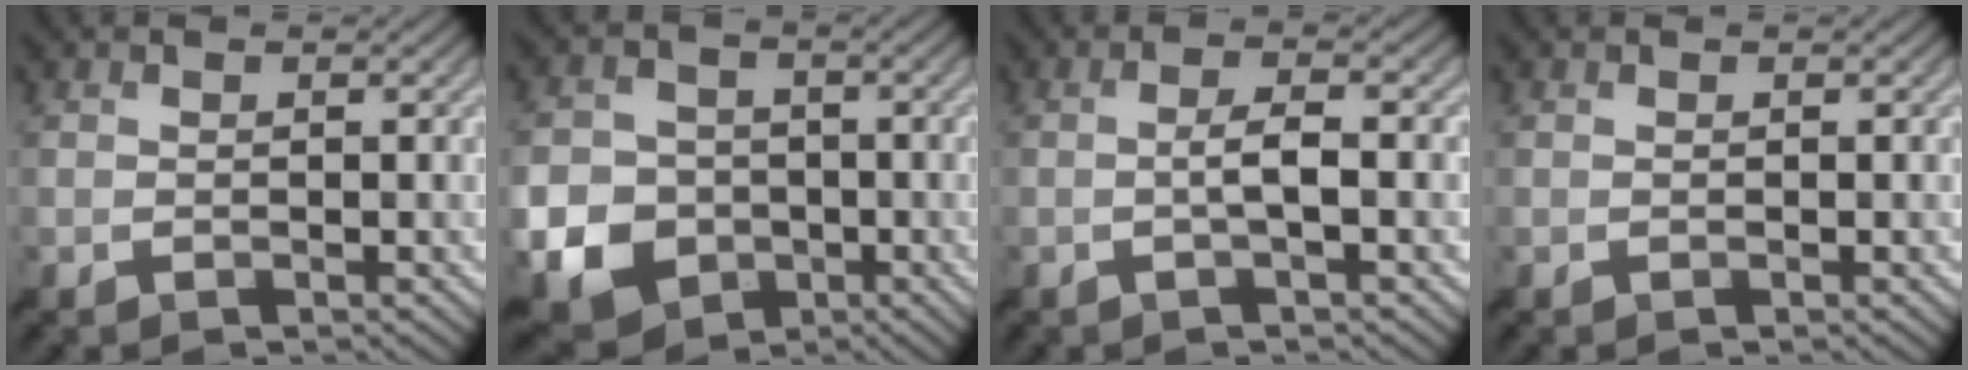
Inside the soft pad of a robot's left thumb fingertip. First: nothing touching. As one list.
[{"total": 11.1, "force": [-4.0, 9.1, 4.9], "torque": [-0.153, -0.048, -0.090]}, {"total": 3.3, "force": [-0.6, 0.4, 3.2], "torque": [-0.059, 0.009, -0.023]}, {"total": 0.0}]